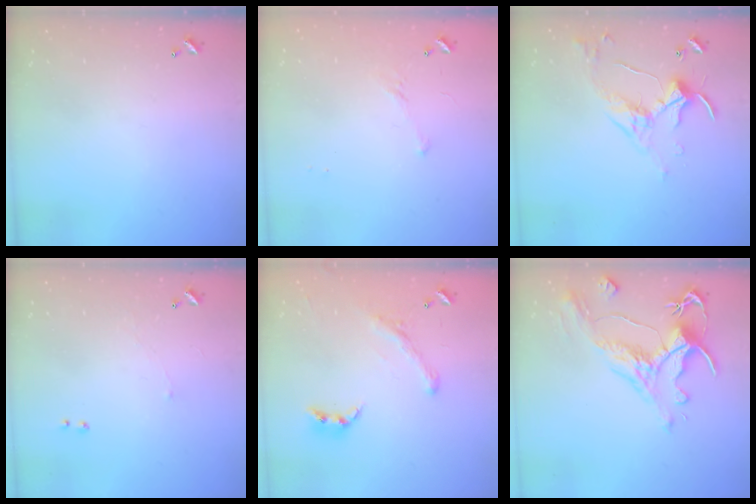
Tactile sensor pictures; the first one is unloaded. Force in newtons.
{"total": 4.7, "press": 4.6, "slide": 0.9}
{"total": 5.0, "press": 5.0, "slide": 0.5}
{"total": 1.2, "press": 1.0, "slide": 0.6}
{"total": 2.0, "press": 1.5, "slide": 1.2}
{"total": 1.7, "press": 0.9, "slide": 1.5}